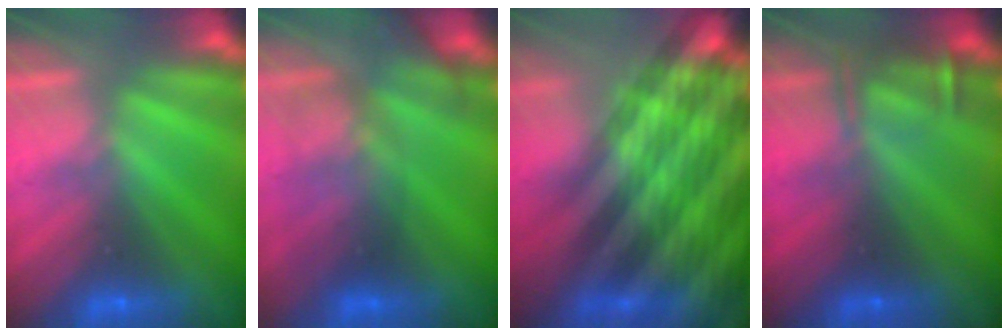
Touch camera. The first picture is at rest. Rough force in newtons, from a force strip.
{"total": 2.7}
{"total": 9.1}
{"total": 3.2}